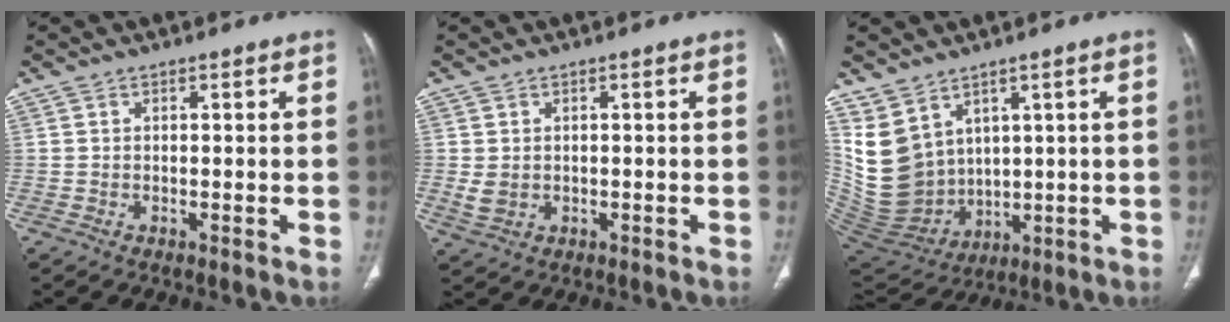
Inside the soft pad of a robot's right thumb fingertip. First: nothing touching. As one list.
[{"total": 2.7, "force": [0.0, 2.2, 1.5], "torque": [-0.029, -0.002, 0.009]}, {"total": 12.4, "force": [5.2, 9.4, 6.2], "torque": [-0.110, -0.029, 0.139]}]